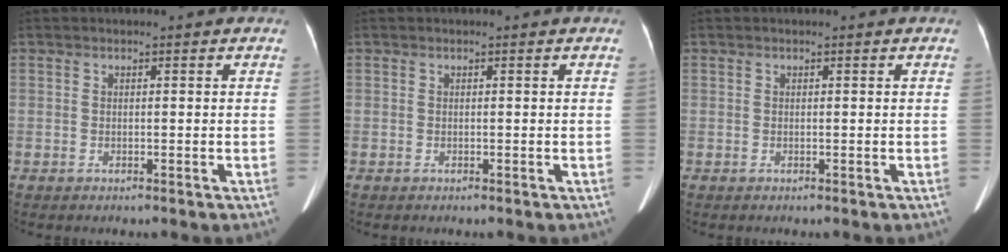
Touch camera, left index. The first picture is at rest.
{"total": 0.0}
{"total": 0.0}